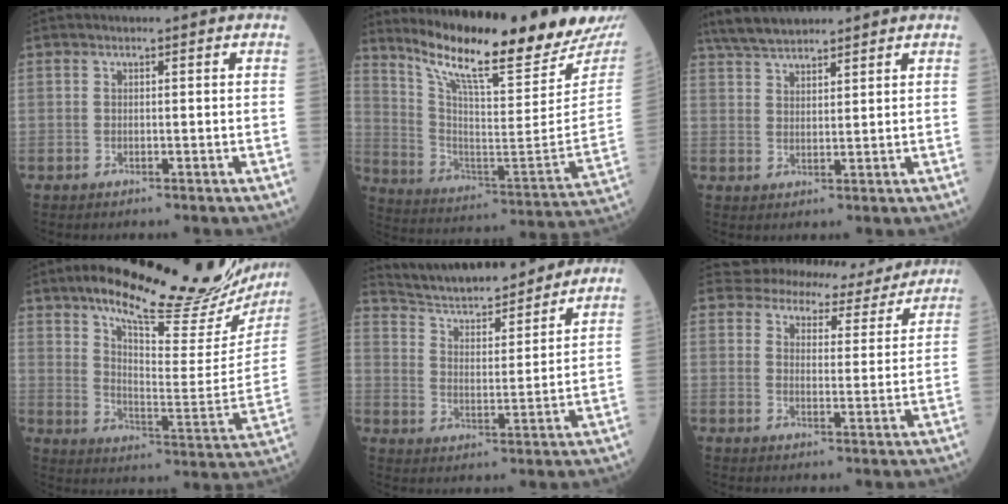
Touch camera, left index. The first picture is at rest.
{"total": 23.5, "force": [20.3, 0.4, 11.8], "torque": [-0.208, -0.096, 0.307]}
{"total": 7.1, "force": [6.3, 1.5, 3.0], "torque": [-0.063, 0.024, 0.118]}
{"total": 25.8, "force": [21.6, 4.5, 13.3], "torque": [-0.195, -0.051, 0.282]}
{"total": 16.8, "force": [15.4, 2.9, 5.9], "torque": [-0.095, 0.003, 0.239]}
{"total": 10.0, "force": [9.6, 2.6, 0.7], "torque": [0.000, -0.008, 0.114]}